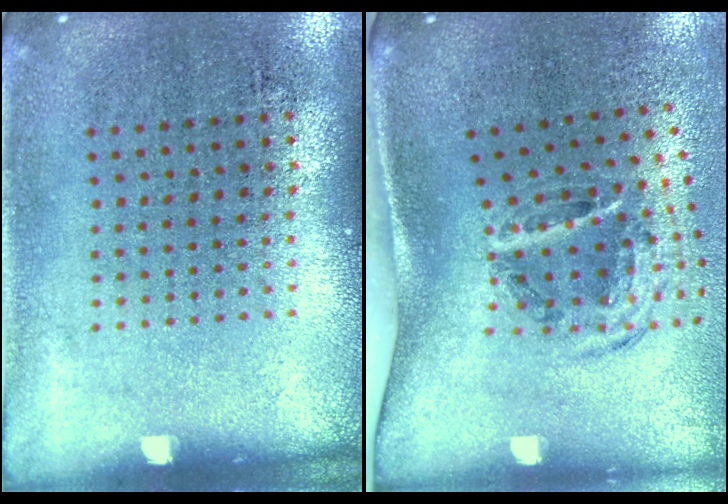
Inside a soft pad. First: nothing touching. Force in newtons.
{"total": 1.9, "press": 1.2, "slide": 1.4}